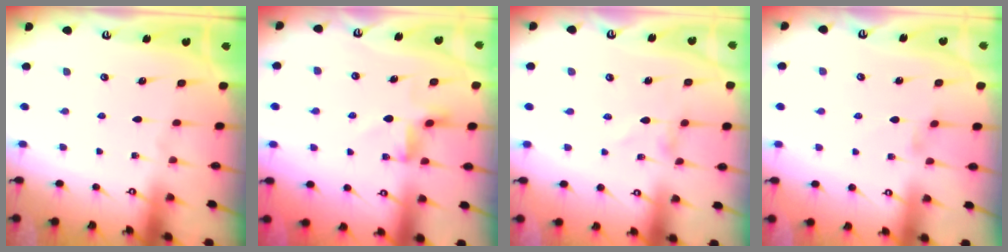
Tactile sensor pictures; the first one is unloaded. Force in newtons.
{"total": 3.6, "press": 3.2, "slide": 1.6}
{"total": 0.0}
{"total": 0.0}